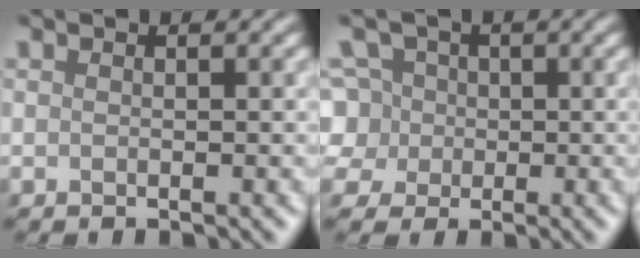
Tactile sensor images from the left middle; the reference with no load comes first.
{"total": 6.7, "force": [-1.3, 6.4, 1.6], "torque": [-0.048, 0.028, -0.046]}